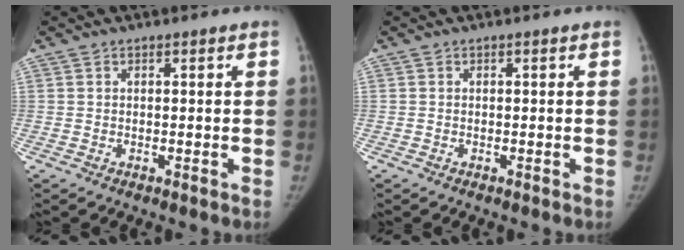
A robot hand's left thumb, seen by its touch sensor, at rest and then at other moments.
{"total": 0.0}